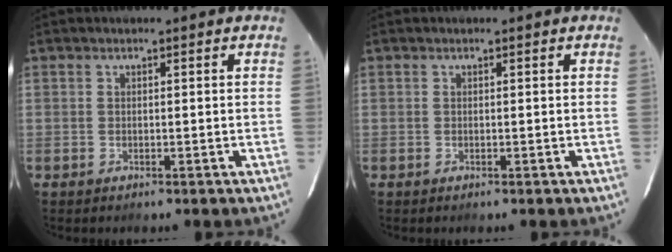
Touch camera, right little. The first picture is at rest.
{"total": 0.0}